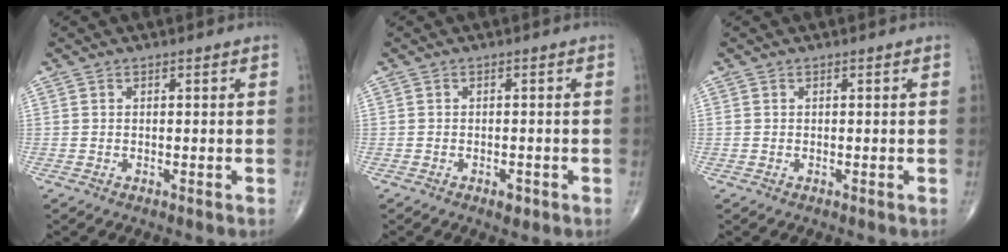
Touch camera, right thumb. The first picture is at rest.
{"total": 1.7, "force": [-0.9, 0.9, 1.1], "torque": [-0.016, 0.000, -0.014]}
{"total": 0.0}